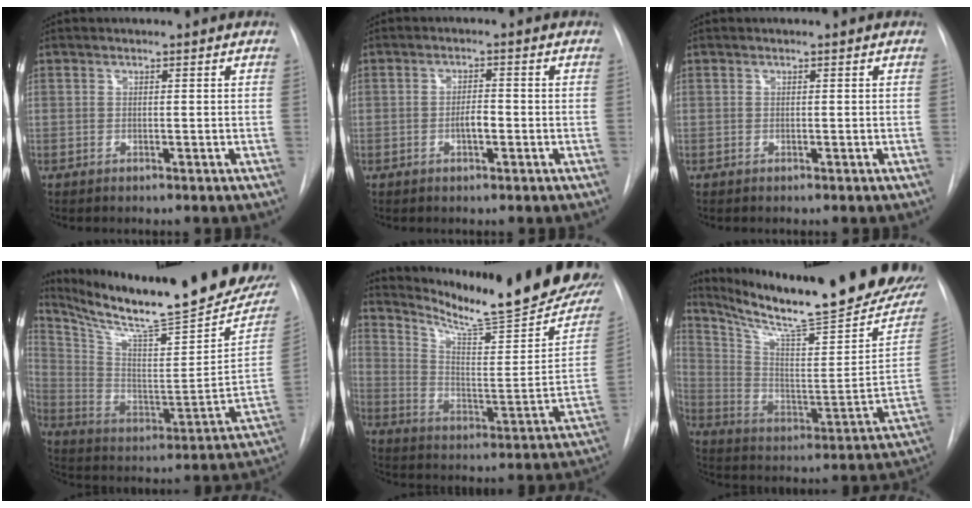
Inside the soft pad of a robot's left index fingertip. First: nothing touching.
{"total": 2.6, "force": [-1.4, 0.7, 2.0], "torque": [-0.034, -0.002, -0.023]}
{"total": 0.0}
{"total": 27.0, "force": [22.8, 4.3, 13.9], "torque": [-0.228, -0.069, 0.325]}
{"total": 25.6, "force": [21.3, 3.0, 13.9], "torque": [-0.213, -0.081, 0.284]}
{"total": 25.8, "force": [22.3, 1.9, 12.9], "torque": [-0.213, -0.090, 0.318]}